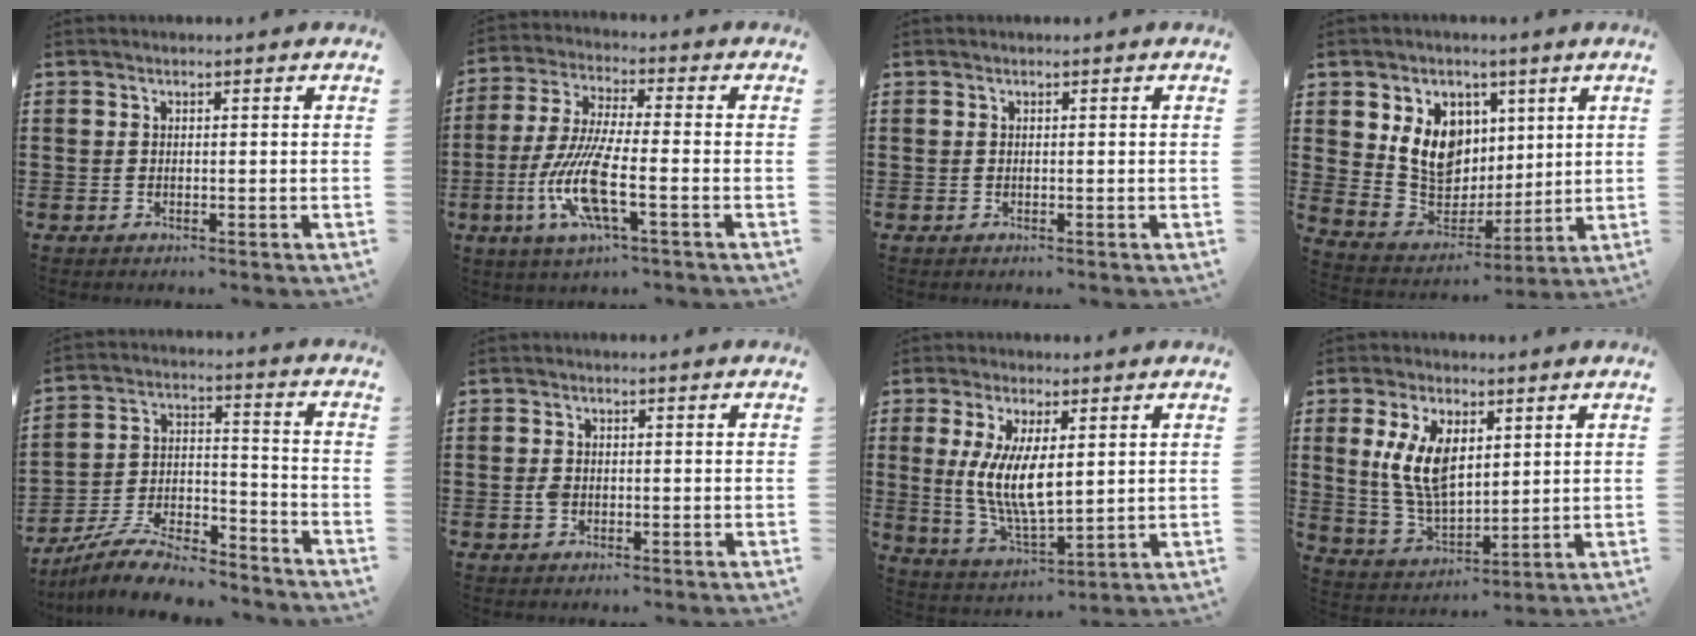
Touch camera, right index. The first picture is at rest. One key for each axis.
{"total": 11.0, "fx": -4.0, "fy": 2.5, "fz": 10.0, "tx": -0.225, "ty": -0.015, "tz": -0.080}
{"total": 0.0}
{"total": 9.9, "fx": 3.6, "fy": 8.1, "fz": 4.5, "tx": -0.112, "ty": -0.004, "tz": 0.072}
{"total": 9.6, "fx": -8.5, "fy": 1.8, "fz": 4.0, "tx": -0.074, "ty": 0.021, "tz": -0.165}
{"total": 1.6, "fx": -0.4, "fy": 1.1, "fz": 1.1, "tx": -0.023, "ty": 0.005, "tz": -0.008}
{"total": 8.9, "fx": 1.1, "fy": 3.4, "fz": 8.1, "tx": -0.168, "ty": 0.000, "tz": 0.021}
{"total": 9.5, "fx": 3.0, "fy": 4.9, "fz": 7.5, "tx": -0.166, "ty": 0.007, "tz": 0.054}